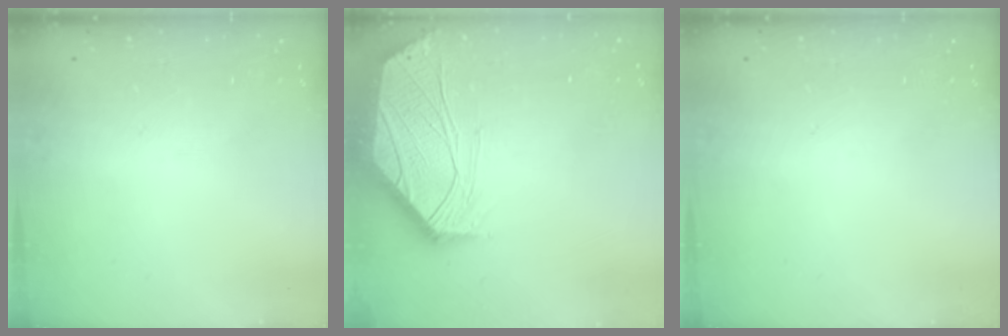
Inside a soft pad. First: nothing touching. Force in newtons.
{"total": 0.9, "press": 0.8, "slide": 0.4}
{"total": 0.0}